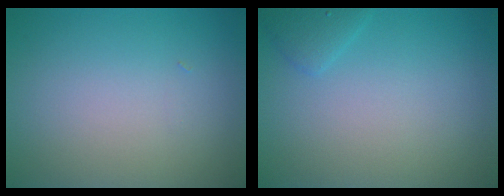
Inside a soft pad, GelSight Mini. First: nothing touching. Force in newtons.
{"total": 1.3, "press": 1.3, "slide": 0.2}